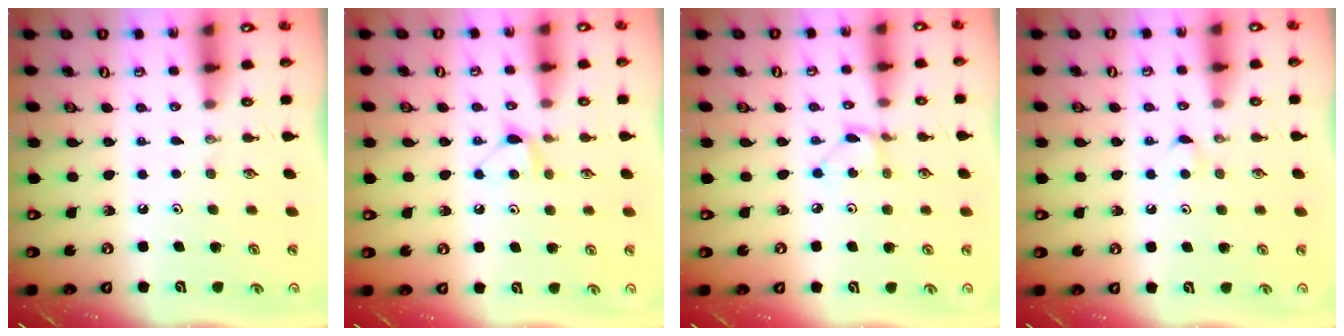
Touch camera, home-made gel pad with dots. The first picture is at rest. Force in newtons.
{"total": 6.1, "press": 6.0, "slide": 0.8}
{"total": 2.3, "press": 2.3, "slide": 0.4}
{"total": 3.7, "press": 3.6, "slide": 0.5}